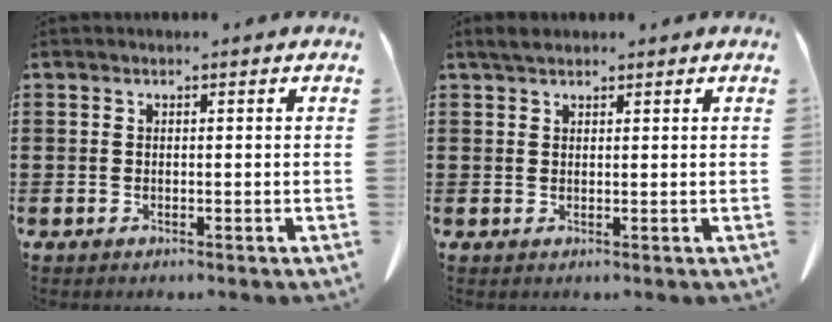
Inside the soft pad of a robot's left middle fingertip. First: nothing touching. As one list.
[{"total": 1.8, "force": [1.5, 0.6, 0.7], "torque": [-0.019, 0.006, 0.029]}]